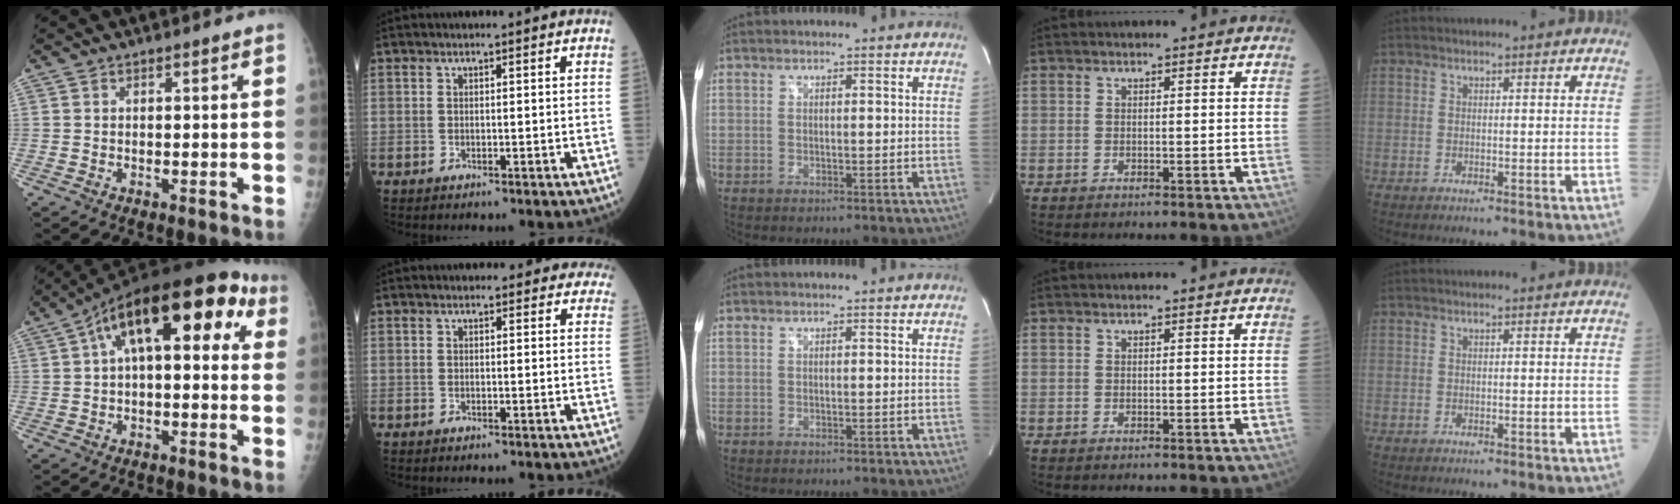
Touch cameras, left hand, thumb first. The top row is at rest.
{"thumb": {"total": 18.0, "force": [5.3, 8.5, 14.9], "torque": [-0.198, 0.050, 0.069]}, "index": {"total": 6.3, "force": [5.6, 2.7, 0.2], "torque": [0.036, 0.002, 0.036]}}